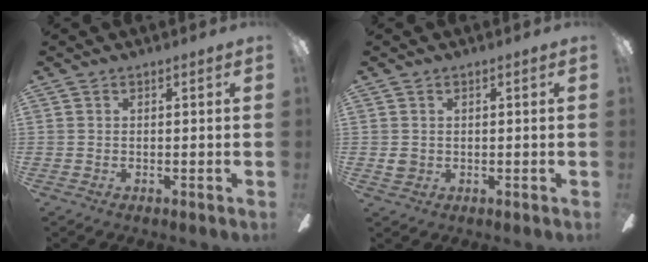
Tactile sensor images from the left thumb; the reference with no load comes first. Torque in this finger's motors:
{"motor_torque": [-0.06, 0.75, 0.02, -0.47, -0.04]}